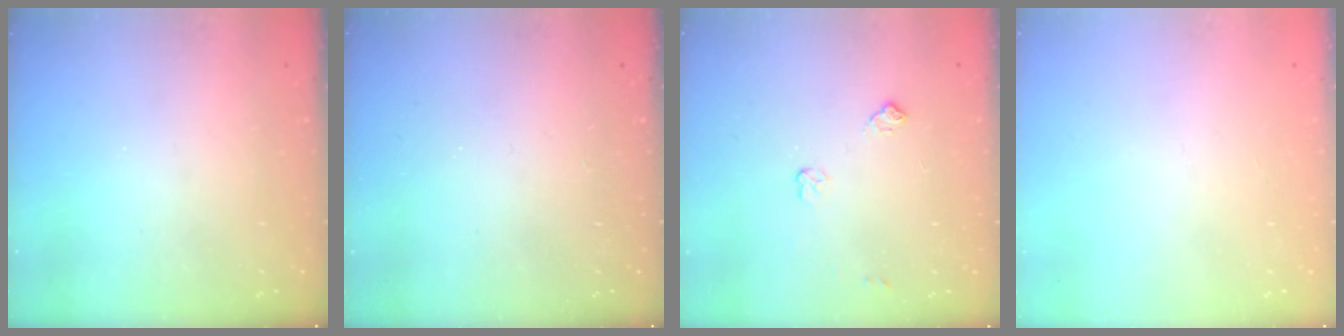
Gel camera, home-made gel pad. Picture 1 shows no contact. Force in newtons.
{"total": 0.0}
{"total": 6.0, "press": 6.0, "slide": 0.8}
{"total": 0.0}